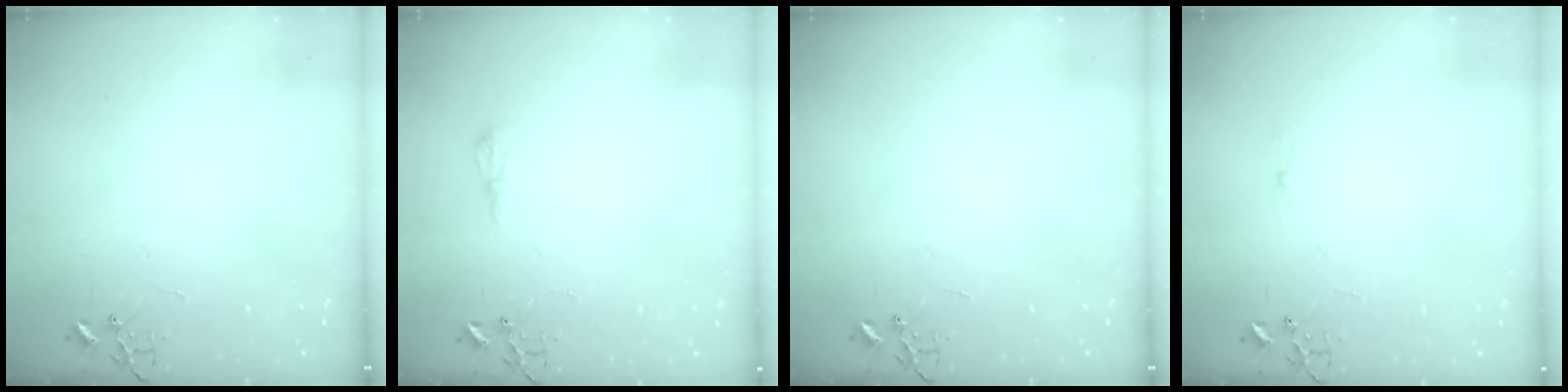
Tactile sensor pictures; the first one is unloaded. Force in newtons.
{"total": 6.1, "press": 6.1, "slide": 0.7}
{"total": 0.0}
{"total": 1.8, "press": 1.8, "slide": 0.2}